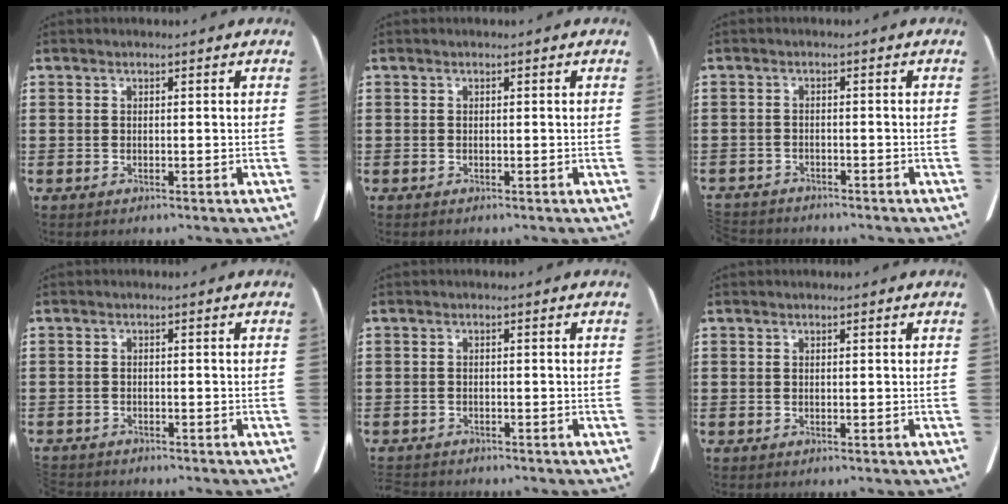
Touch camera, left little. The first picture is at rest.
{"total": 0.0}
{"total": 2.0, "force": [-2.0, -0.1, -0.1], "torque": [-0.004, -0.004, -0.043]}
{"total": 1.4, "force": [-1.3, -0.1, -0.1], "torque": [-0.004, -0.003, -0.029]}
{"total": 1.2, "force": [-1.2, -0.1, 0.0], "torque": [-0.004, -0.003, -0.025]}
{"total": 0.0}